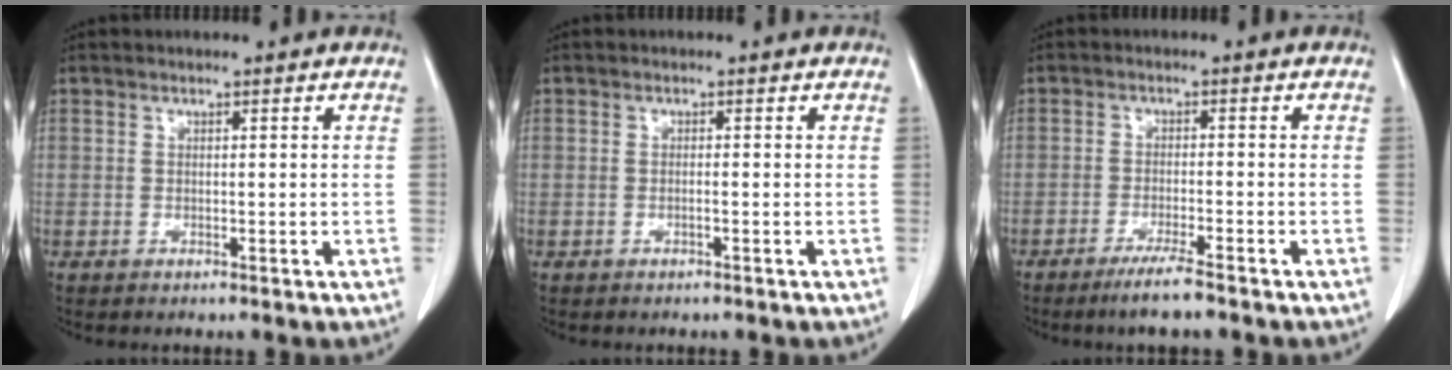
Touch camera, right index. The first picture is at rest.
{"total": 0.6, "force": [-0.3, -0.1, 0.5], "torque": [-0.009, 0.001, -0.005]}
{"total": 4.5, "force": [-3.4, -0.2, 2.9], "torque": [-0.055, -0.011, -0.061]}